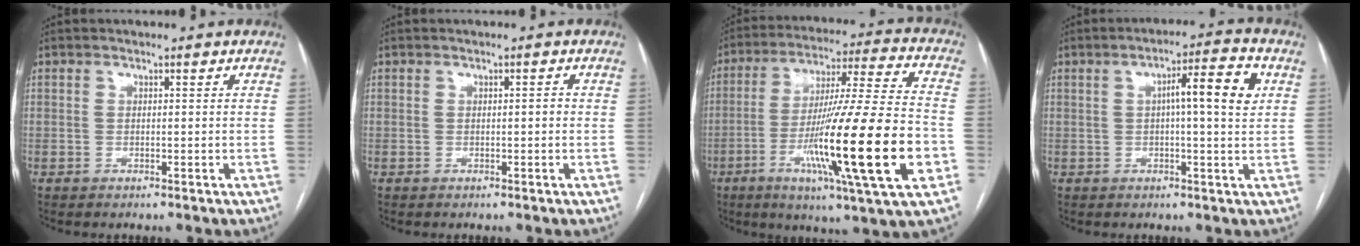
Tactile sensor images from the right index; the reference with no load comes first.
{"total": 0.7, "force": [-0.1, 0.2, 0.6], "torque": [-0.008, 0.002, -0.001]}
{"total": 25.1, "force": [-7.0, 0.2, 24.1], "torque": [-0.388, -0.030, -0.123]}
{"total": 7.9, "force": [1.6, 0.8, 7.6], "torque": [-0.116, 0.015, 0.020]}